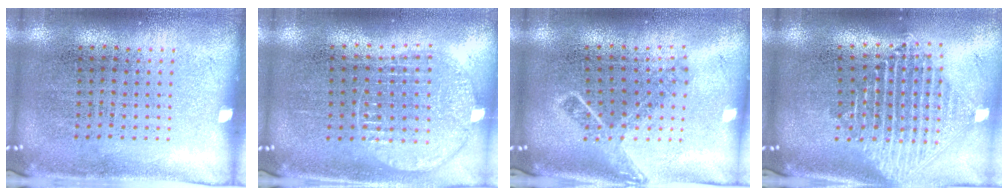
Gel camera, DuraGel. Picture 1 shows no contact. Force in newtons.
{"total": 1.1, "press": 1.1, "slide": 0.1}
{"total": 1.5, "press": 1.2, "slide": 1.0}
{"total": 2.4, "press": 1.9, "slide": 1.5}